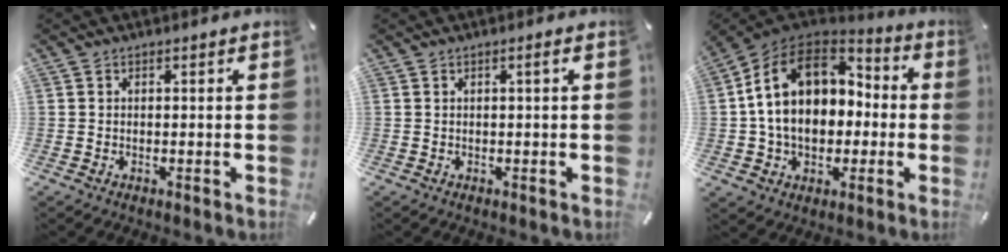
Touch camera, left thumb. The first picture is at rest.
{"total": 1.2, "force": [0.2, 0.0, 1.1], "torque": [-0.019, 0.000, 0.003]}
{"total": 17.9, "force": [1.8, 14.1, 10.8], "torque": [-0.207, 0.005, 0.032]}